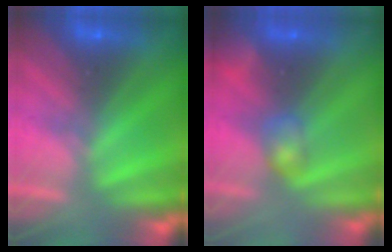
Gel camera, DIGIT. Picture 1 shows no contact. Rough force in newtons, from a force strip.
{"total": 3.0}